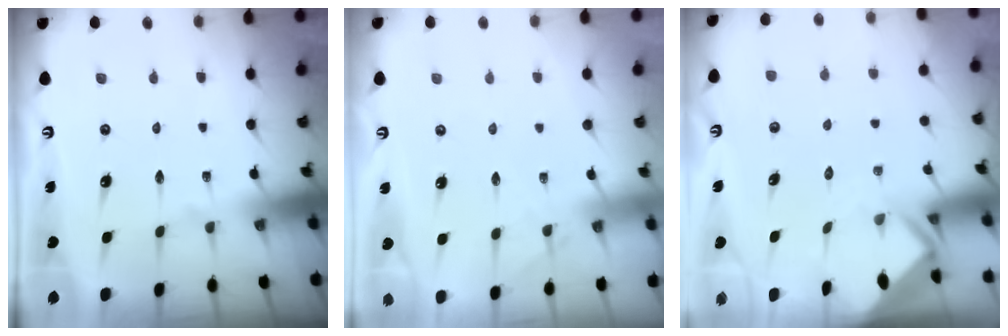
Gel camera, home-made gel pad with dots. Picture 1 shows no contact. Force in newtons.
{"total": 3.0, "press": 3.0, "slide": 0.6}
{"total": 2.8, "press": 2.8, "slide": 0.2}